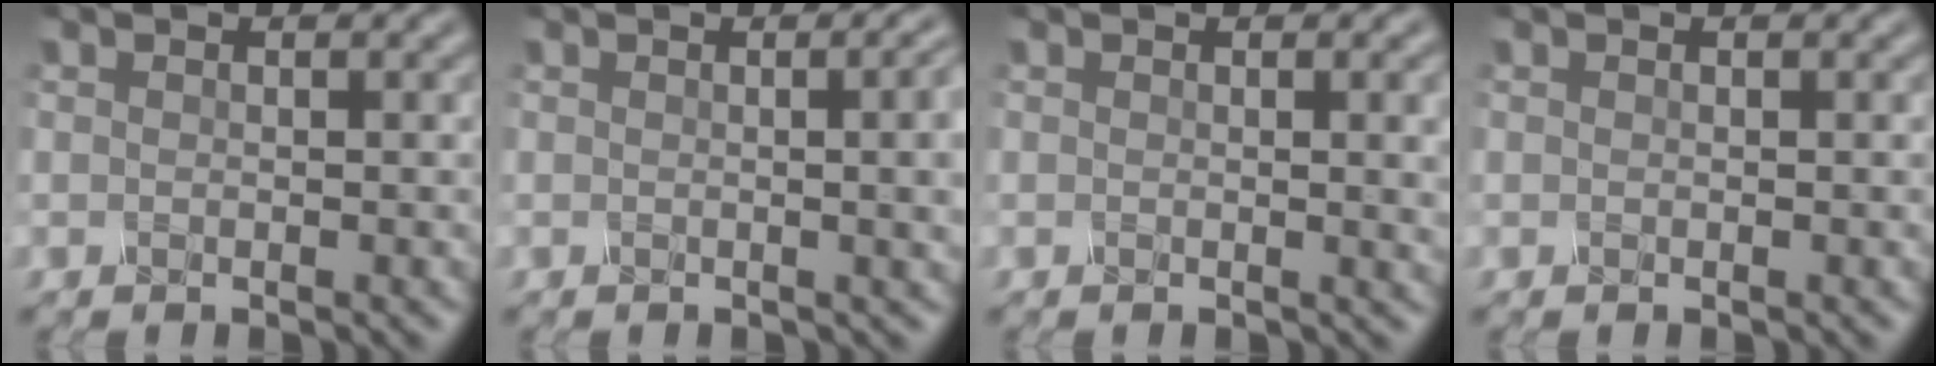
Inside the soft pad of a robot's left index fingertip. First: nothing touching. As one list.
[{"total": 6.0, "force": [0.3, 2.6, 5.4], "torque": [-0.028, 0.011, 0.001]}, {"total": 3.5, "force": [0.4, 1.2, 3.2], "torque": [-0.028, 0.004, 0.003]}, {"total": 0.0}]